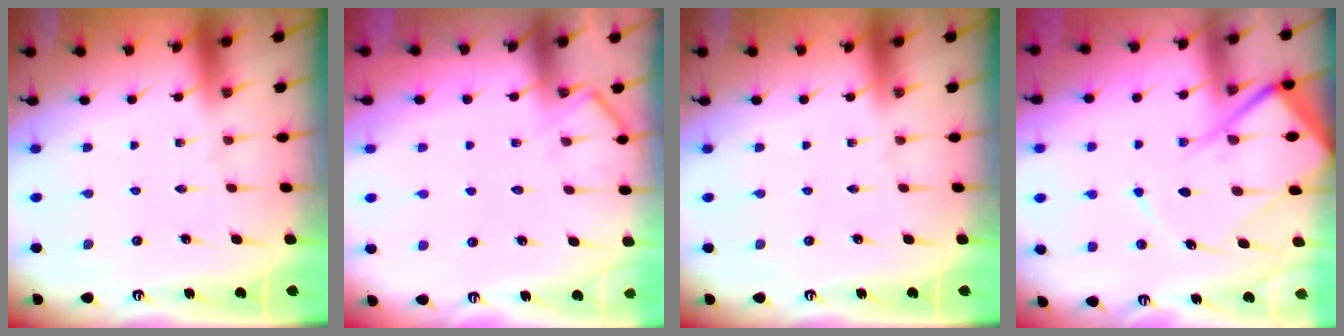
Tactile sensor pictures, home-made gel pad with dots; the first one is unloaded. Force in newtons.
{"total": 7.6, "press": 7.5, "slide": 1.0}
{"total": 0.0}
{"total": 15.2, "press": 15.1, "slide": 1.5}